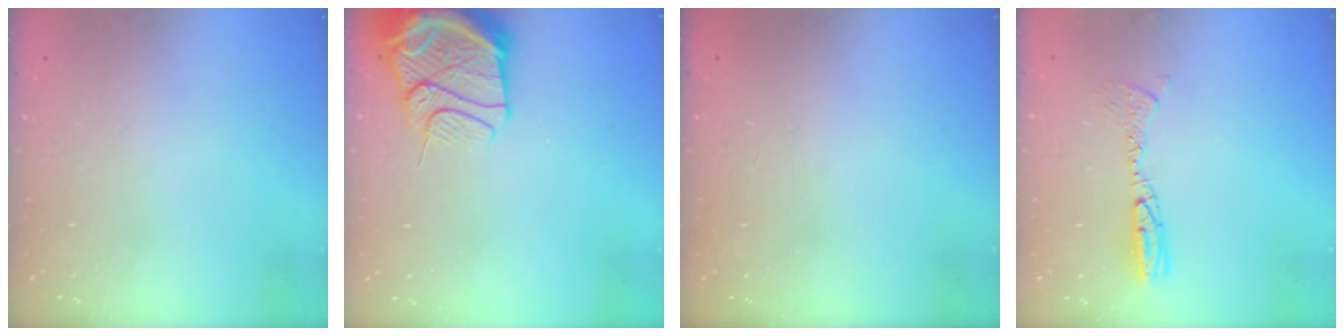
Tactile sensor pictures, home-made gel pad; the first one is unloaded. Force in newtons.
{"total": 14.8, "press": 14.7, "slide": 1.7}
{"total": 0.9, "press": 0.0, "slide": 0.9}
{"total": 9.6, "press": 9.5, "slide": 1.9}